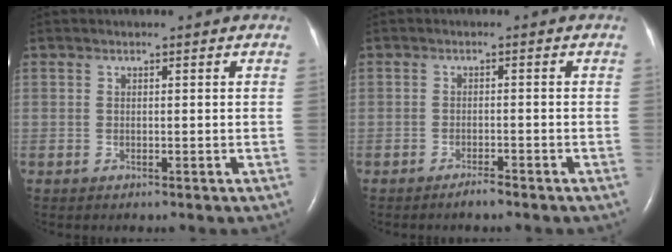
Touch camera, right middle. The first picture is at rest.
{"total": 1.7, "force": [-1.5, 0.1, 0.8], "torque": [-0.020, -0.001, -0.024]}